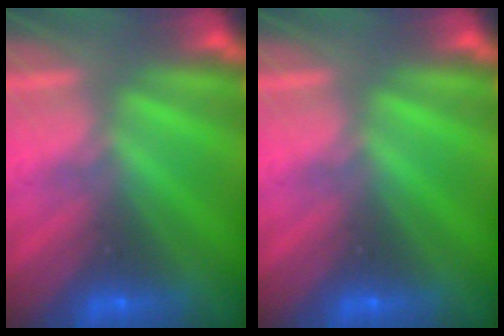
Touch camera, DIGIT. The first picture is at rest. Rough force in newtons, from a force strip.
{"total": 0.0}